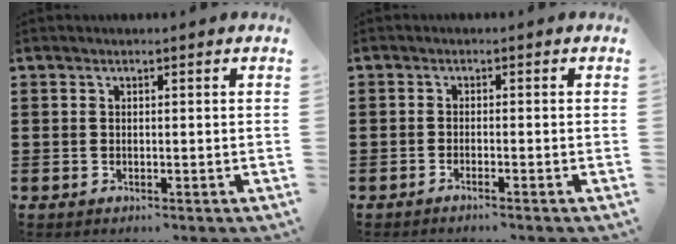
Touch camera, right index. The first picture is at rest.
{"total": 1.0, "force": [-0.9, -0.2, 0.5], "torque": [-0.009, -0.001, -0.017]}